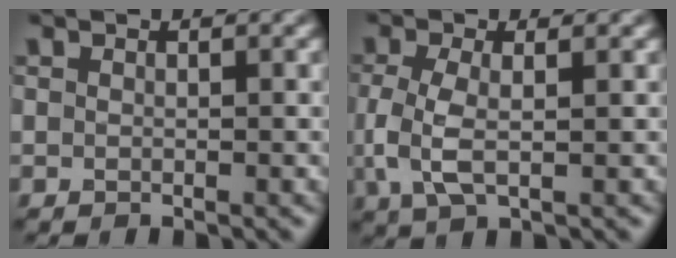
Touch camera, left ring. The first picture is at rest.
{"total": 4.0, "force": [-0.2, 1.7, 3.6], "torque": [-0.091, -0.004, -0.006]}